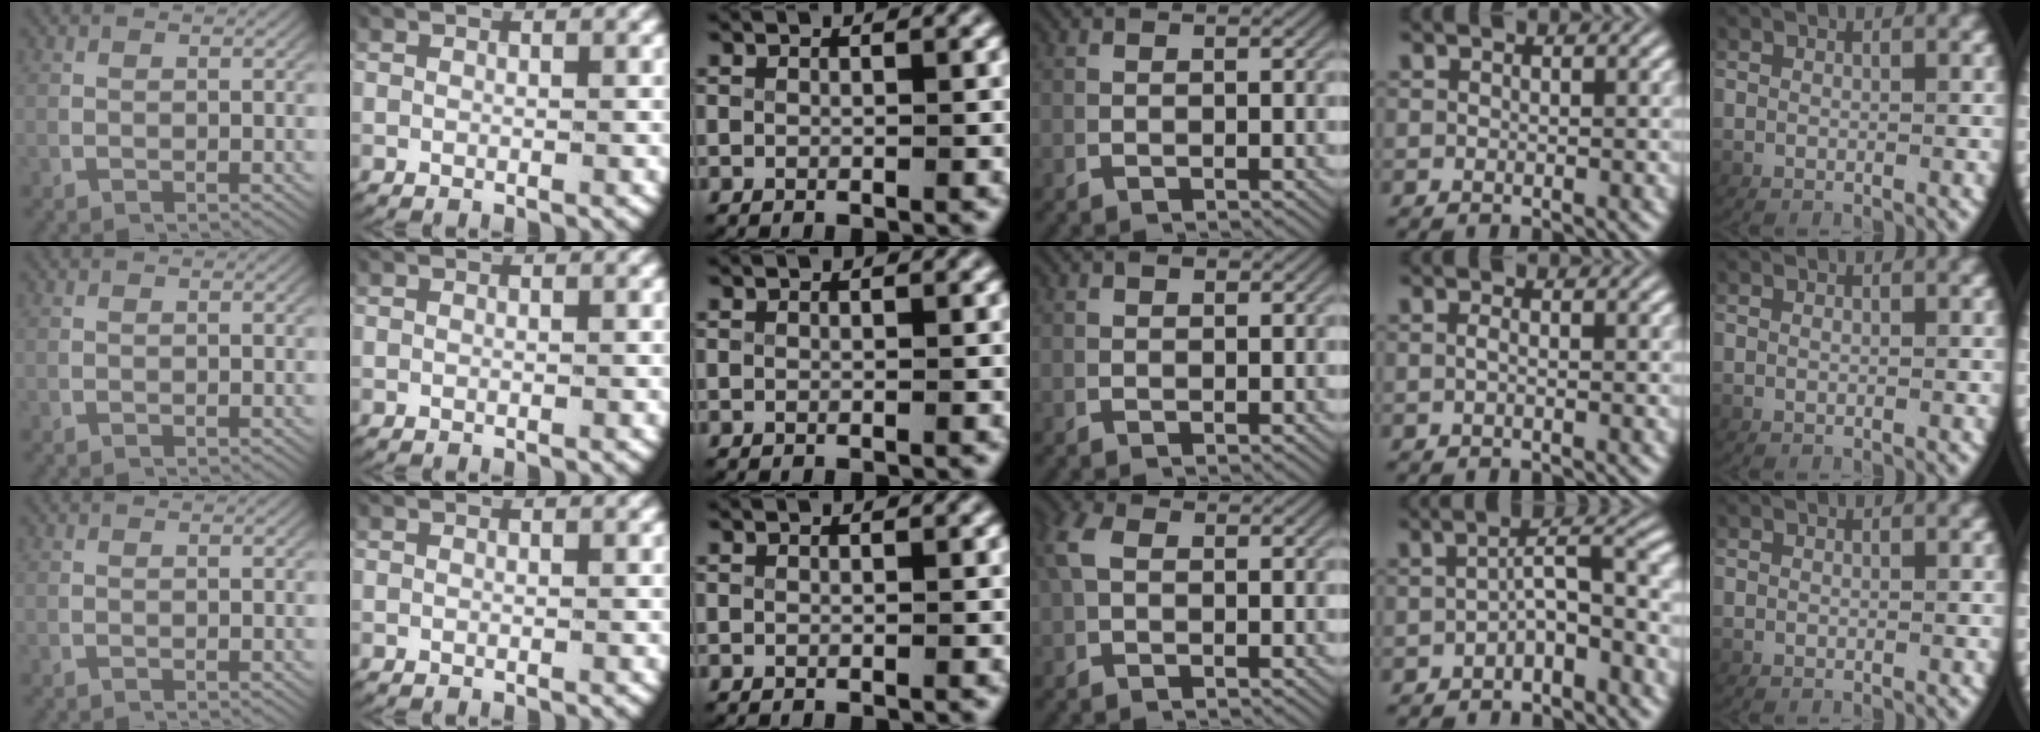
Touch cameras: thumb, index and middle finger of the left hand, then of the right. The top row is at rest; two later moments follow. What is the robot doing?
{"motion": "lift_and_place", "object": "card"}